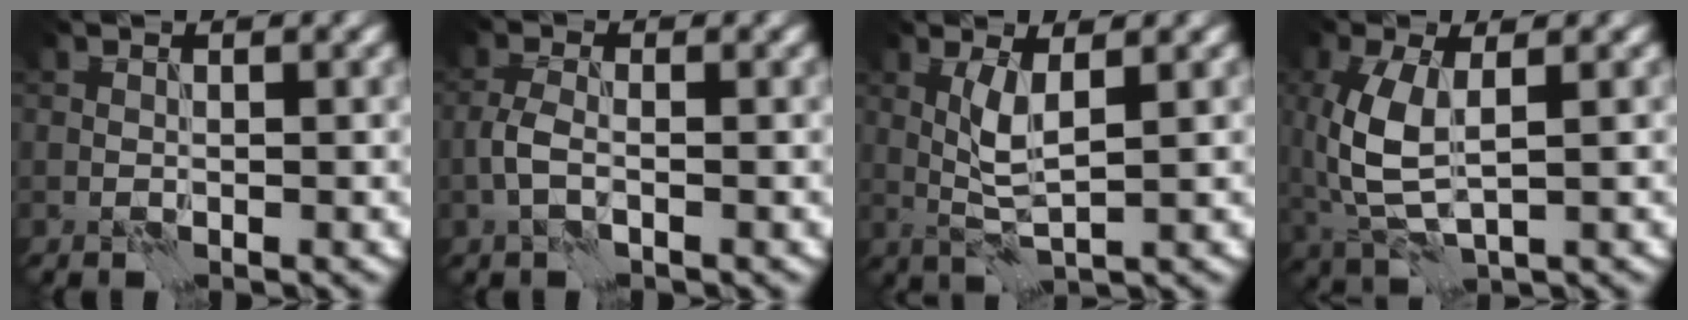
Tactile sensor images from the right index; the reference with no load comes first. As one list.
[{"total": 2.0, "force": [-0.8, 0.9, 1.6], "torque": [-0.036, 0.003, -0.021]}, {"total": 3.2, "force": [0.7, 0.7, 3.1], "torque": [-0.070, 0.000, 0.016]}, {"total": 6.1, "force": [0.4, 2.8, 5.4], "torque": [-0.141, 0.000, 0.010]}]